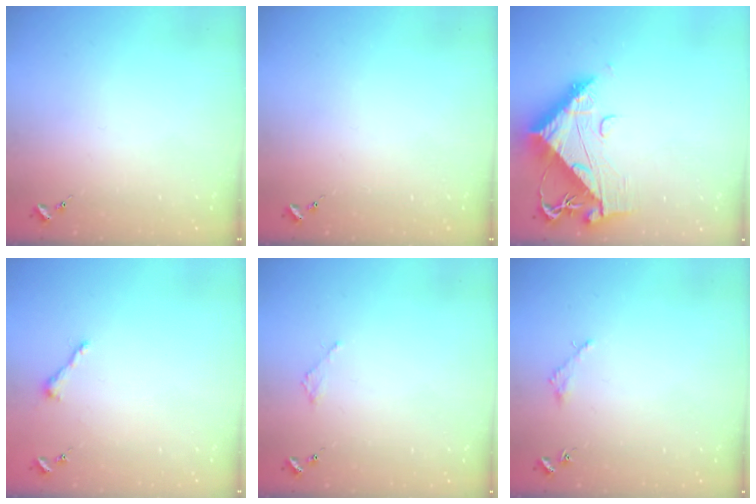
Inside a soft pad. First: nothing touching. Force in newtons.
{"total": 0.0}
{"total": 13.0, "press": 12.9, "slide": 1.3}
{"total": 3.9, "press": 3.9, "slide": 0.3}
{"total": 2.1, "press": 2.1, "slide": 0.2}
{"total": 1.6, "press": 1.6, "slide": 0.2}